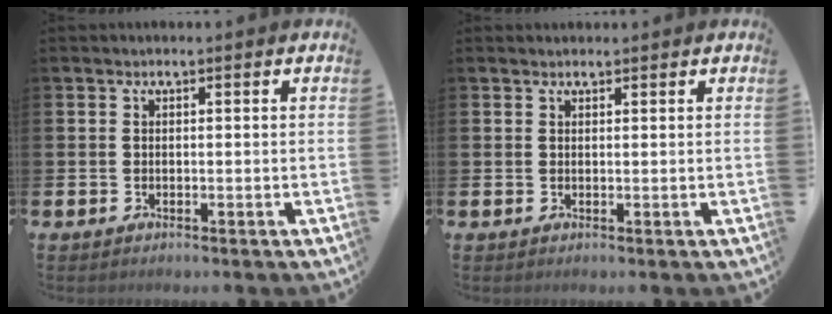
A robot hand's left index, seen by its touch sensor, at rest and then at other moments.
{"total": 0.9, "force": [0.8, 0.3, 0.0], "torque": [0.007, -0.001, 0.014]}